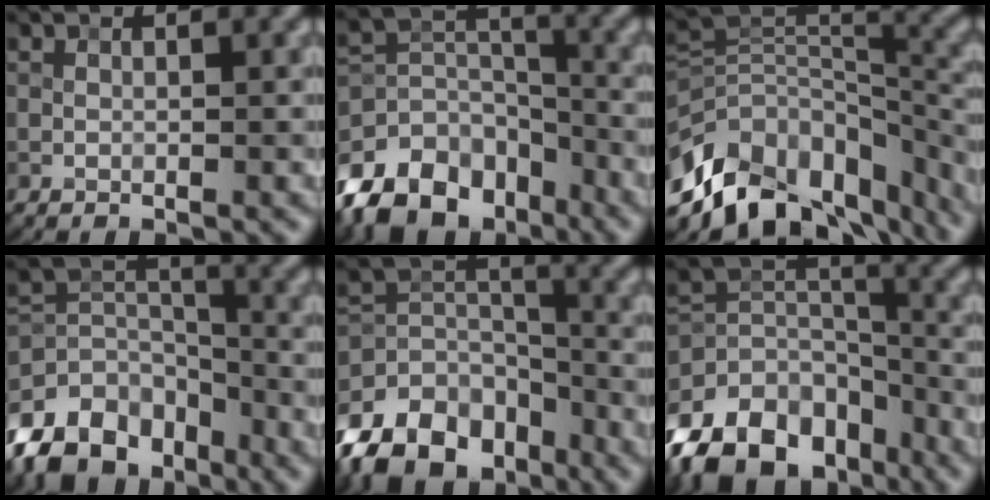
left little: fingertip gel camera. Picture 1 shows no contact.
{"total": 10.2, "force": [-7.1, 5.8, 4.4], "torque": [-0.076, 0.005, -0.136]}
{"total": 12.7, "force": [-8.2, 6.5, 7.2], "torque": [-0.144, 0.013, -0.129]}
{"total": 9.3, "force": [-6.6, 5.2, 3.9], "torque": [-0.074, 0.000, -0.131]}
{"total": 10.1, "force": [-7.2, 5.5, 4.5], "torque": [-0.085, 0.001, -0.139]}
{"total": 11.4, "force": [-7.8, 6.5, 5.2], "torque": [-0.101, 0.007, -0.143]}